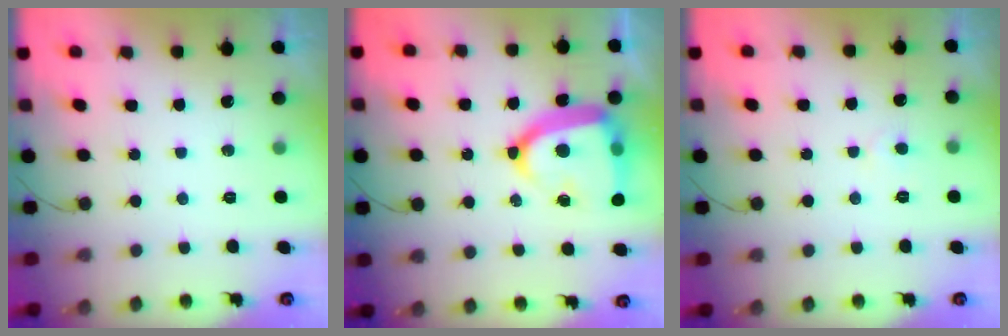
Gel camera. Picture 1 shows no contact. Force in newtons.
{"total": 18.8, "press": 18.8, "slide": 1.5}
{"total": 3.0, "press": 3.0, "slide": 0.3}